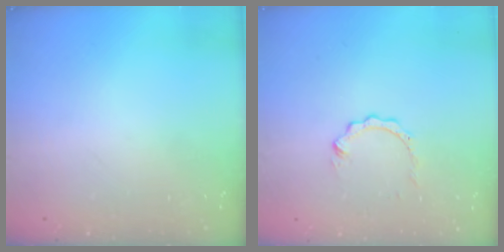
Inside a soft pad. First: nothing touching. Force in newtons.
{"total": 2.3, "press": 2.3, "slide": 0.2}